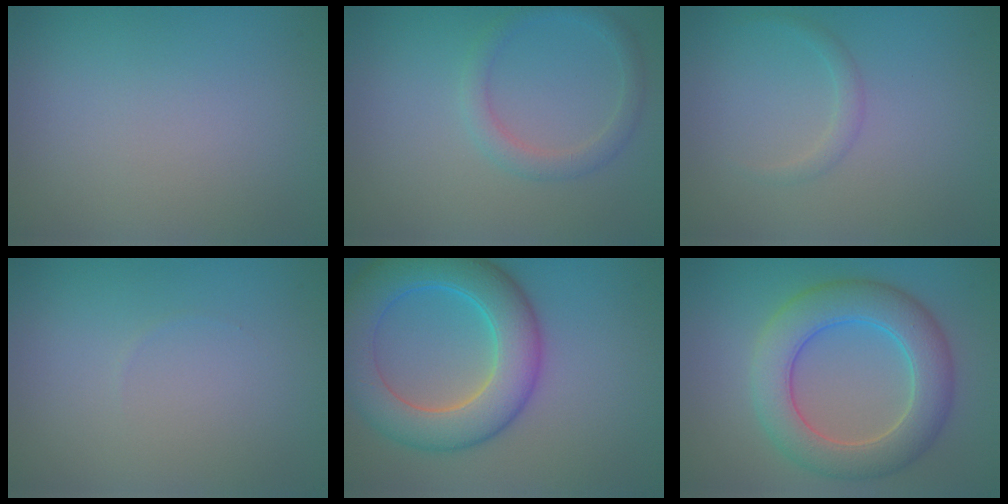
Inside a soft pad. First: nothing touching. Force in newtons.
{"total": 2.0, "press": 2.0, "slide": 0.1}
{"total": 1.0, "press": 1.0, "slide": 0.1}
{"total": 0.0}
{"total": 8.4, "press": 8.3, "slide": 0.3}
{"total": 6.9, "press": 6.9, "slide": 0.3}